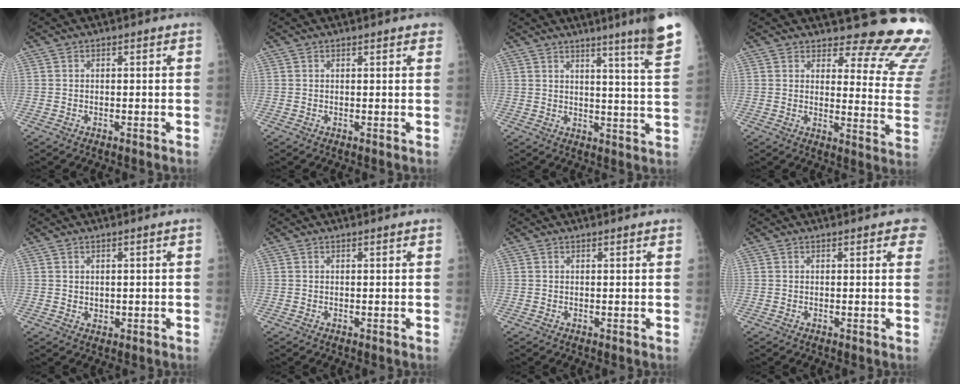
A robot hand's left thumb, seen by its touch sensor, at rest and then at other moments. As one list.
[{"total": 1.9, "force": [1.5, 0.4, 1.1], "torque": [-0.008, 0.002, 0.016]}, {"total": 12.3, "force": [9.0, -0.5, 8.3], "torque": [-0.101, -0.062, 0.103]}, {"total": 17.7, "force": [16.1, 4.9, 5.6], "torque": [-0.014, -0.157, 0.167]}, {"total": 1.1, "force": [0.6, 0.6, 0.7], "torque": [-0.008, -0.008, 0.017]}, {"total": 0.7, "force": [0.6, 0.0, 0.3], "torque": [-0.005, 0.001, 0.011]}, {"total": 1.1, "force": [0.9, 0.1, 0.5], "torque": [-0.003, 0.001, 0.014]}, {"total": 3.8, "force": [2.5, 1.3, 2.6], "torque": [-0.009, 0.001, 0.026]}]